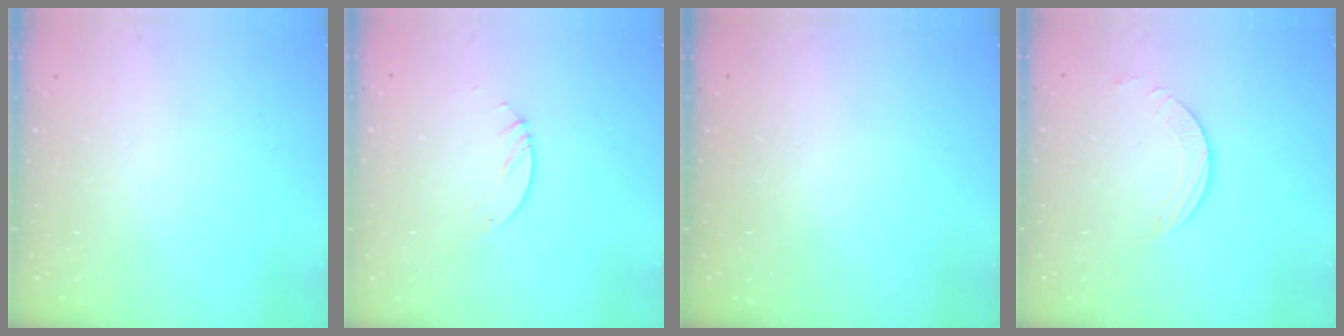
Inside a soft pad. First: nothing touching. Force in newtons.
{"total": 4.2, "press": 4.1, "slide": 0.4}
{"total": 0.0}
{"total": 2.5, "press": 2.5, "slide": 0.2}